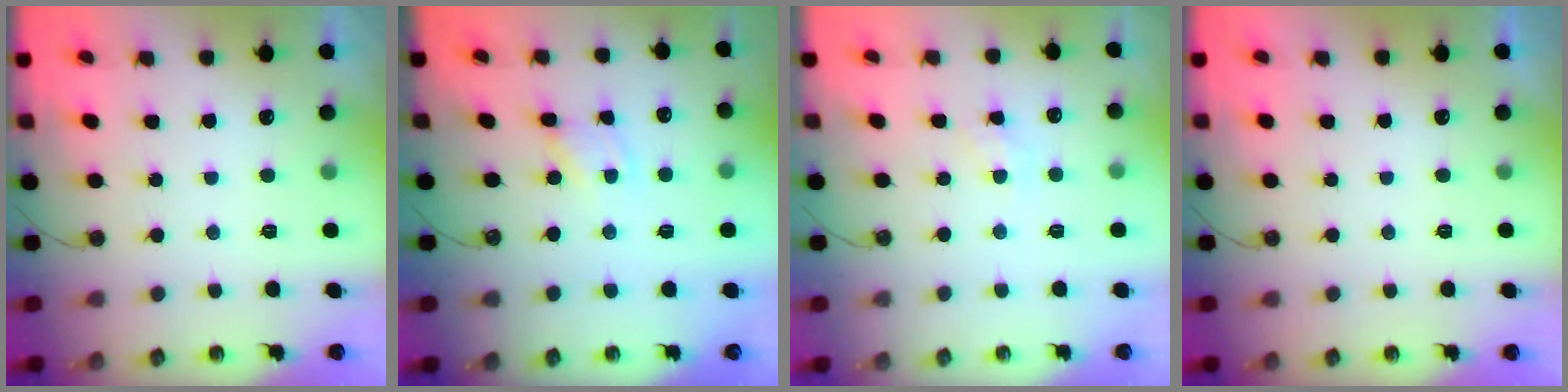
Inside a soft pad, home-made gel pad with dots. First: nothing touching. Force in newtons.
{"total": 1.6, "press": 1.6, "slide": 0.2}
{"total": 5.5, "press": 5.4, "slide": 0.7}
{"total": 0.0}